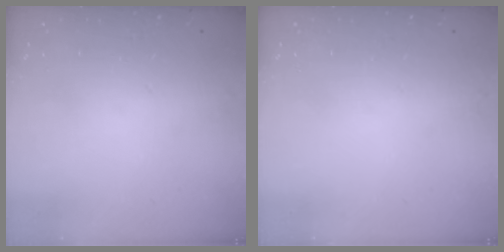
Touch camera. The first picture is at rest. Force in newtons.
{"total": 0.0}